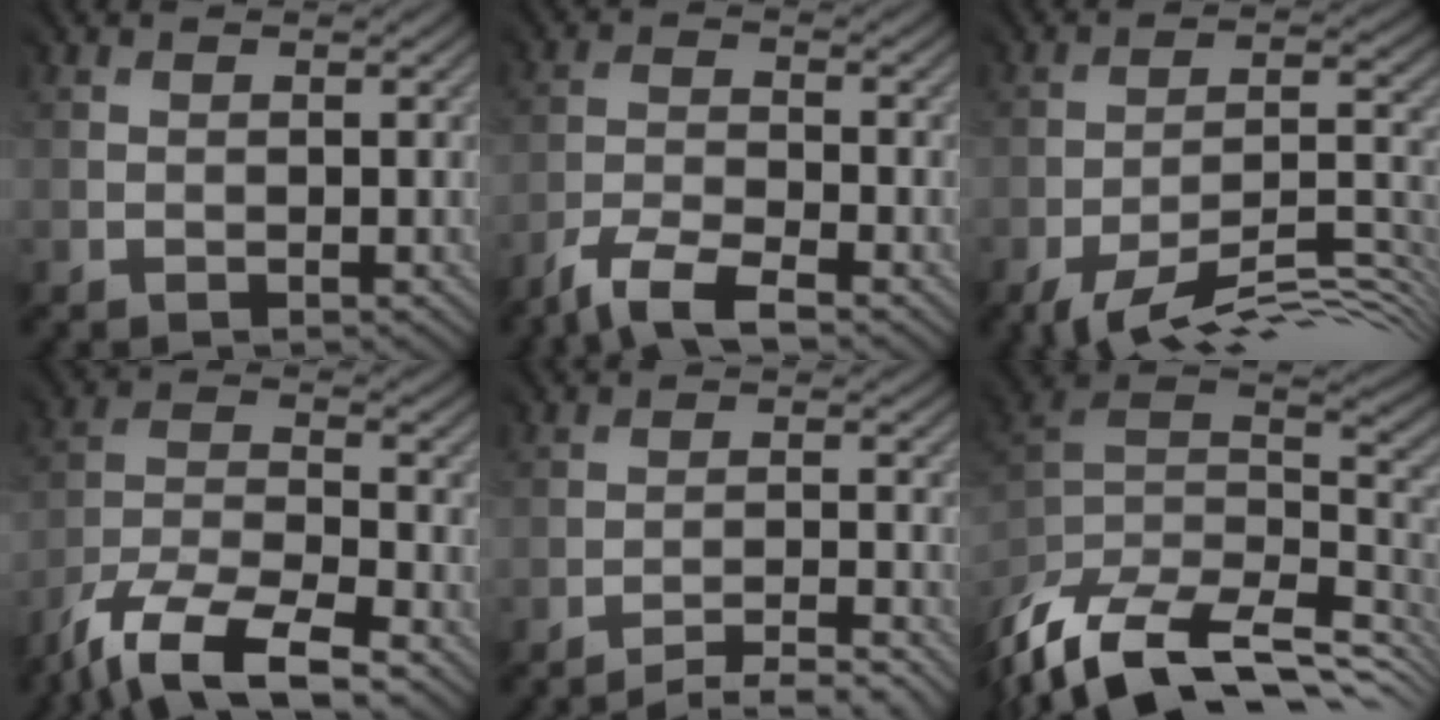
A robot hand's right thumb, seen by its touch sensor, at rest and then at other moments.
{"total": 4.8, "force": [-4.5, 0.2, 1.7], "torque": [-0.044, -0.005, -0.091]}
{"total": 9.5, "force": [-7.5, 1.8, 5.6], "torque": [-0.097, -0.009, -0.128]}
{"total": 10.1, "force": [-8.5, 2.6, 4.7], "torque": [-0.098, -0.013, -0.173]}
{"total": 3.9, "force": [-3.8, -0.8, 0.1], "torque": [-0.001, 0.007, -0.071]}
{"total": 10.6, "force": [-6.8, 4.7, 6.7], "torque": [-0.182, -0.016, -0.110]}